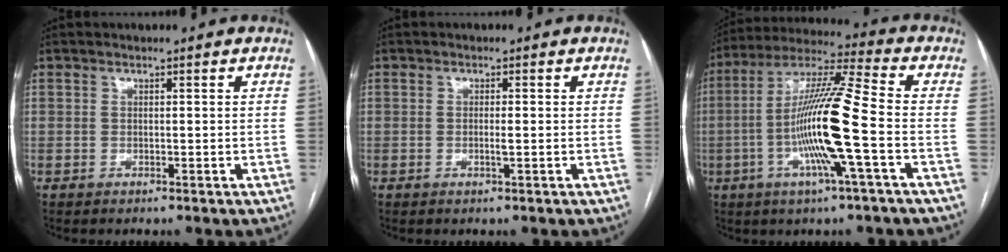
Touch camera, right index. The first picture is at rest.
{"total": 1.3, "force": [-0.2, 0.1, 1.3], "torque": [-0.025, -0.001, -0.003]}
{"total": 15.6, "force": [-3.4, -0.5, 15.2], "torque": [-0.290, -0.001, -0.076]}